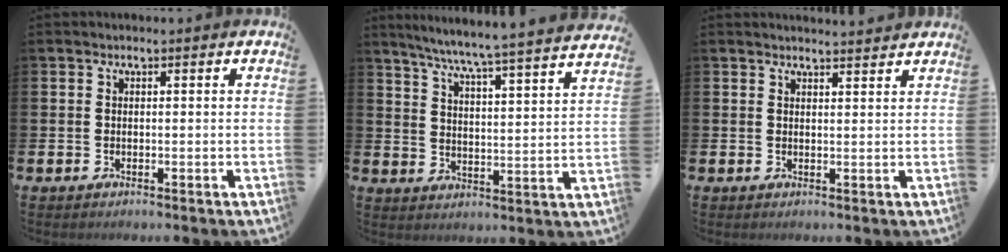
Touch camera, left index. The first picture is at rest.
{"total": 6.7, "force": [6.3, -0.7, 2.2], "torque": [-0.068, -0.053, 0.105]}
{"total": 2.1, "force": [2.1, 0.0, -0.1], "torque": [0.009, -0.015, 0.036]}